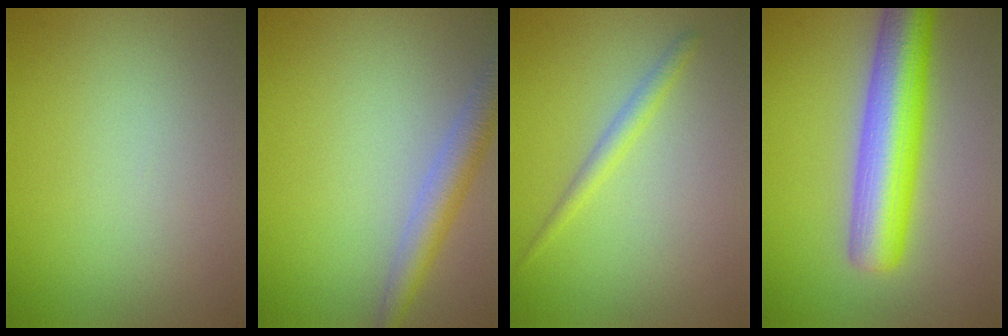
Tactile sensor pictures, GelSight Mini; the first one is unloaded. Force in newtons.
{"total": 3.5, "press": 3.5, "slide": 0.1}
{"total": 1.6, "press": 1.6, "slide": 0.2}
{"total": 8.4, "press": 8.3, "slide": 0.3}